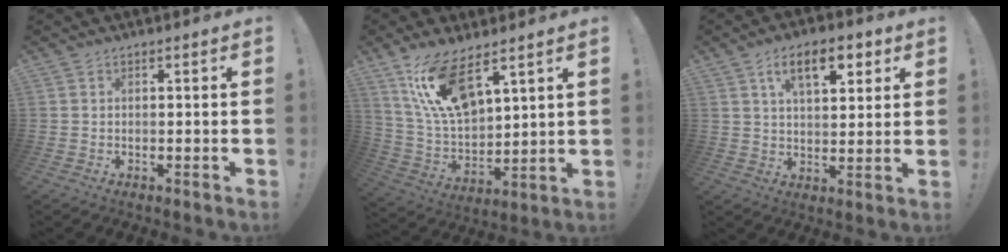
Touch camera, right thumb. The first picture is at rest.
{"total": 15.5, "force": [10.2, 5.9, 10.1], "torque": [-0.210, -0.051, 0.187]}
{"total": 11.7, "force": [5.4, 5.5, 8.7], "torque": [-0.125, -0.005, 0.091]}